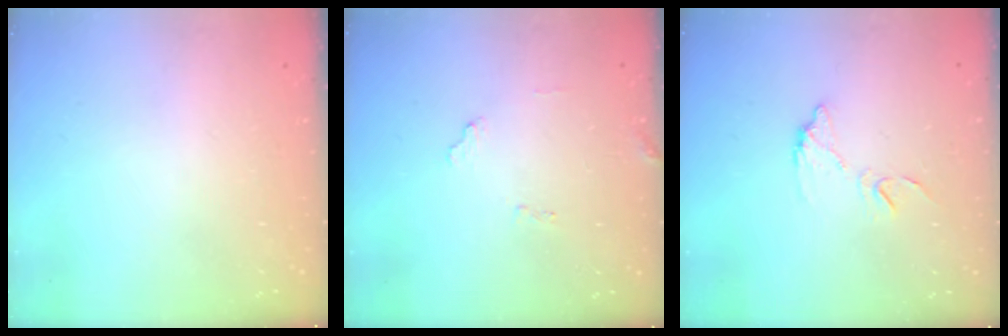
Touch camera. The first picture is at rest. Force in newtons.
{"total": 8.5, "press": 8.4, "slide": 0.5}
{"total": 7.6, "press": 7.6, "slide": 0.1}